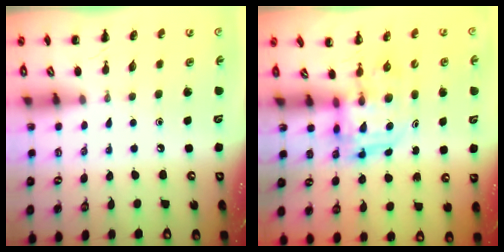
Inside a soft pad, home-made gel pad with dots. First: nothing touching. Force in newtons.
{"total": 4.6, "press": 4.4, "slide": 1.1}